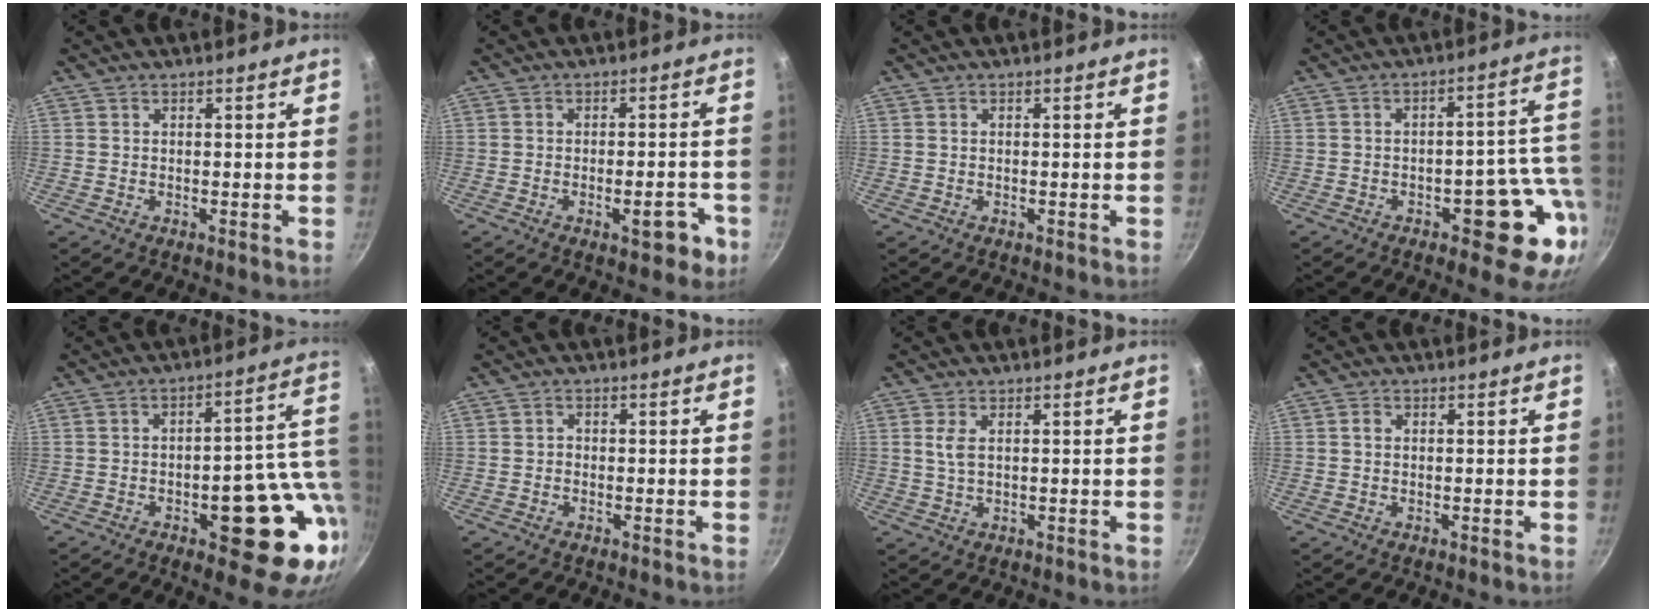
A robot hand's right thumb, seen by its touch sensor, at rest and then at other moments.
{"total": 6.3, "force": [-2.7, 2.6, 5.1], "torque": [-0.048, 0.015, -0.030]}
{"total": 0.0}
{"total": 13.6, "force": [-4.5, 6.2, 11.3], "torque": [-0.074, 0.039, -0.050]}
{"total": 19.5, "force": [-3.6, 8.4, 17.2], "torque": [-0.160, 0.017, -0.040]}
{"total": 0.8, "force": [-0.3, 0.6, 0.3], "torque": [-0.005, 0.004, -0.006]}
{"total": 2.9, "force": [0.8, 1.4, 2.5], "torque": [-0.052, -0.002, 0.018]}
{"total": 1.1, "force": [0.2, 0.9, 0.7], "torque": [-0.013, 0.004, 0.002]}